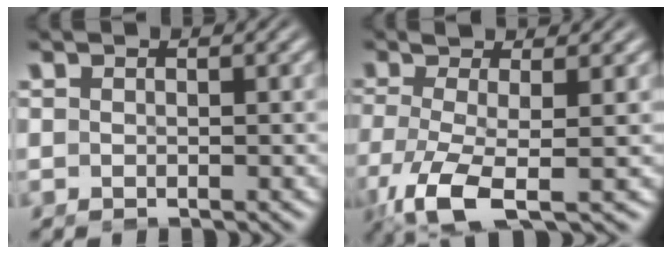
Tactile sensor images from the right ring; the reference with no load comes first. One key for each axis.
{"total": 5.8, "fx": -2.1, "fy": 2.2, "fz": 4.9, "tx": -0.124, "ty": -0.034, "tz": -0.023}